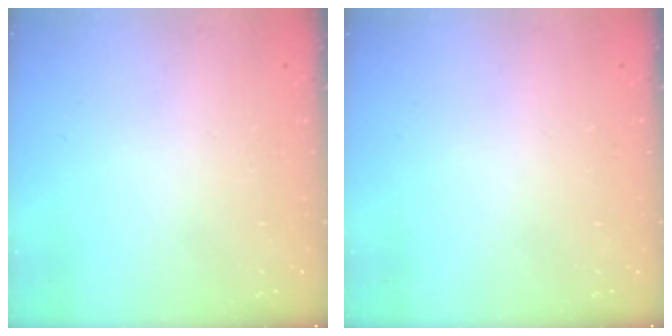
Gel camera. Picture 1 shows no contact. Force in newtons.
{"total": 0.0}